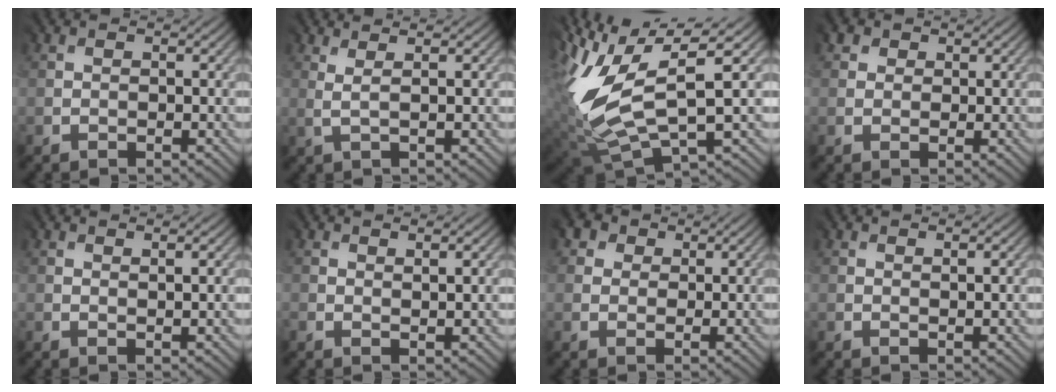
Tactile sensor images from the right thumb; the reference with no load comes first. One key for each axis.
{"total": 1.4, "fx": 1.0, "fy": -0.7, "fz": 0.7, "tx": -0.019, "ty": 0.000, "tz": 0.020}
{"total": 11.2, "fx": 2.5, "fy": 4.2, "fz": 10.1, "tx": -0.250, "ty": -0.009, "tz": 0.060}
{"total": 2.1, "fx": 1.2, "fy": 1.7, "fz": 0.1, "tx": -0.010, "ty": 0.001, "tz": 0.018}
{"total": 1.1, "fx": 1.1, "fy": 0.0, "fz": 0.4, "tx": -0.013, "ty": -0.004, "tz": 0.025}
{"total": 1.4, "fx": 1.2, "fy": 0.1, "fz": 0.6, "tx": -0.019, "ty": -0.004, "tz": 0.028}
{"total": 3.6, "fx": 2.0, "fy": 2.8, "fz": 1.0, "tx": -0.052, "ty": 0.009, "tz": 0.028}
{"total": 0.9, "fx": 0.8, "fy": -0.1, "fz": 0.2, "tx": -0.010, "ty": -0.003, "tz": 0.019}